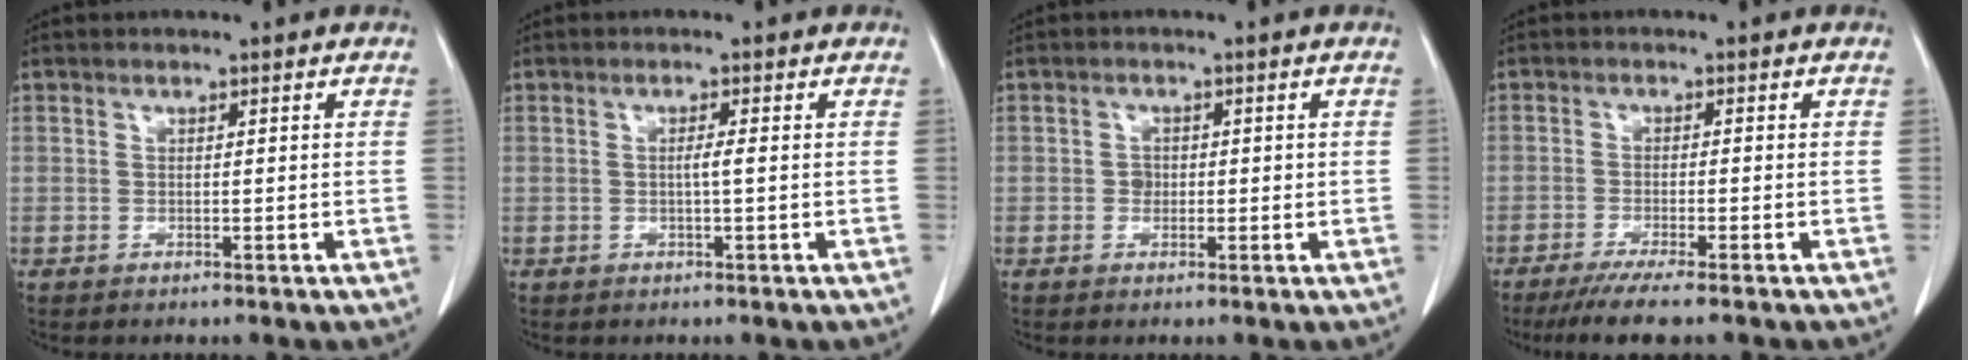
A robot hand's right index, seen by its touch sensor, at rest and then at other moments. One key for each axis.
{"total": 1.3, "fx": -0.1, "fy": -0.2, "fz": 1.3, "tx": -0.024, "ty": 0.001, "tz": -0.001}
{"total": 1.6, "fx": -0.1, "fy": 1.4, "fz": 0.8, "tx": -0.010, "ty": 0.004, "tz": -0.001}
{"total": 6.4, "fx": -5.0, "fy": -0.3, "fz": 4.0, "tx": -0.059, "ty": -0.015, "tz": -0.080}